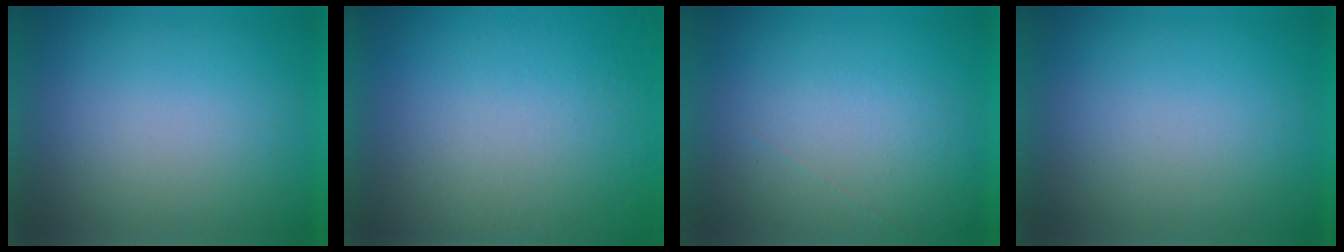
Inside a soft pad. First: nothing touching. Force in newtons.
{"total": 1.2}
{"total": 1.0}
{"total": 0.0}